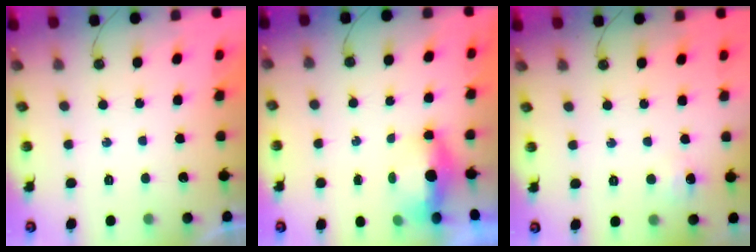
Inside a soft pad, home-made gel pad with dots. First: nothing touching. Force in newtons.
{"total": 13.4, "press": 6.1, "slide": 11.9}
{"total": 5.5, "press": 5.4, "slide": 0.7}